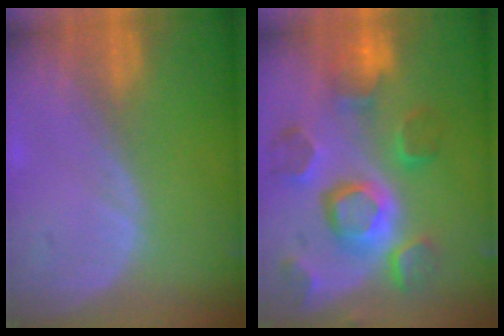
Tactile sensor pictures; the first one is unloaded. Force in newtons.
{"total": 12.0, "press": 10.3, "slide": 6.1}